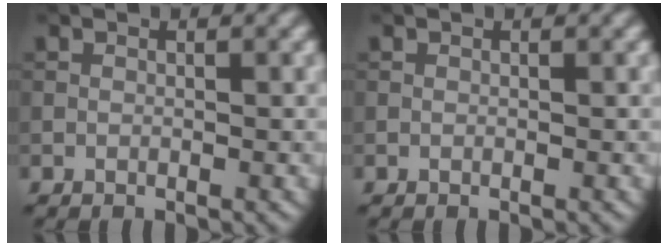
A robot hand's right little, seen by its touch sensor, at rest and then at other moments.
{"total": 0.0}